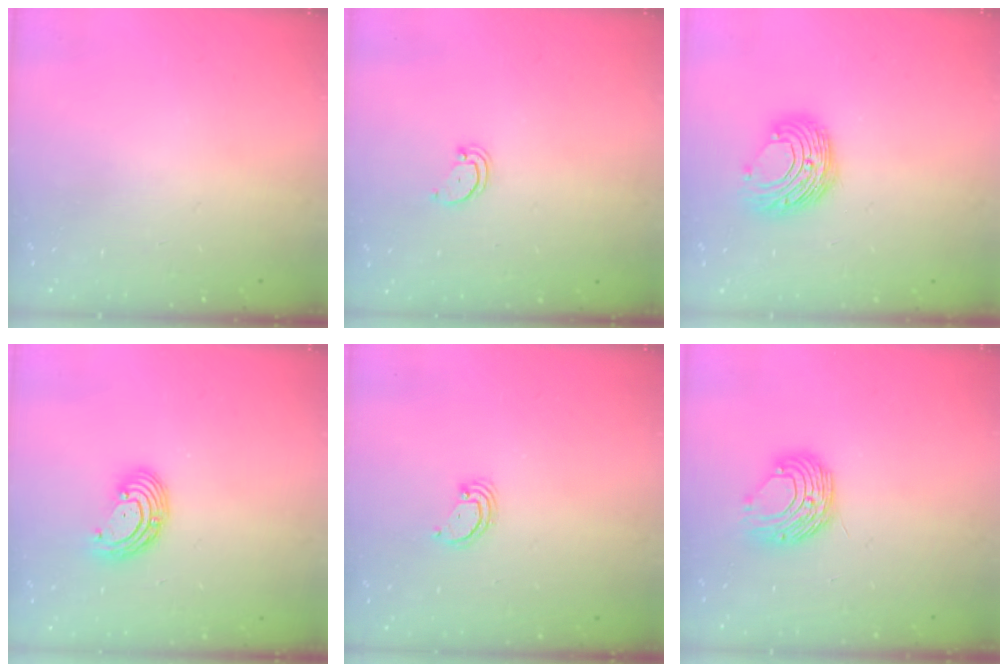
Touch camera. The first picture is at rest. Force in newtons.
{"total": 2.5, "press": 2.5, "slide": 0.3}
{"total": 9.1, "press": 9.1, "slide": 0.4}
{"total": 7.1, "press": 7.0, "slide": 1.3}
{"total": 2.5, "press": 2.5, "slide": 0.2}
{"total": 8.9, "press": 8.9, "slide": 0.7}